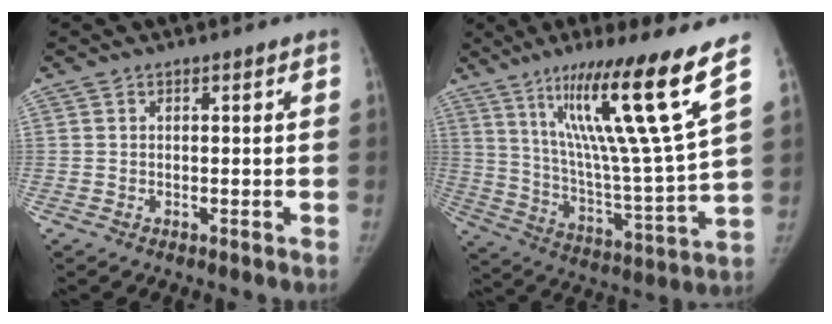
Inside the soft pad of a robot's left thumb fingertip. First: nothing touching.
{"total": 23.0, "force": [12.8, 0.7, 19.1], "torque": [-0.286, -0.063, 0.212]}